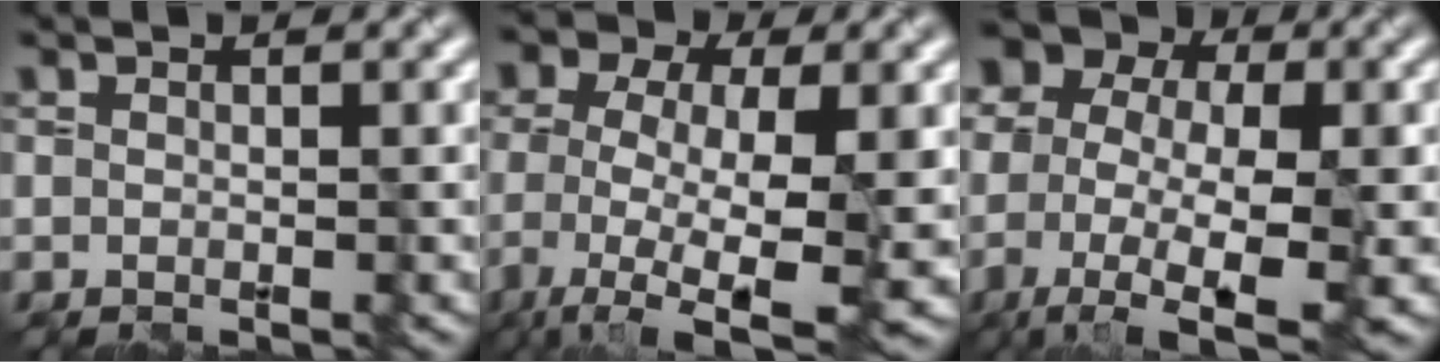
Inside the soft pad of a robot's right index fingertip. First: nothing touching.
{"total": 10.1, "force": [-2.5, 5.1, 8.4], "torque": [-0.152, -0.004, -0.048]}
{"total": 11.2, "force": [-2.4, 6.3, 8.9], "torque": [-0.152, 0.004, -0.039]}